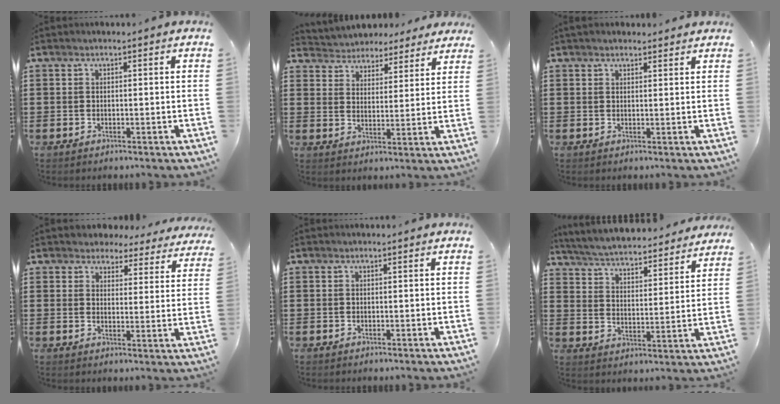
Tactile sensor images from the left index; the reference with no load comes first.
{"total": 4.2, "force": [4.0, 1.0, -0.9], "torque": [-0.007, -0.021, 0.069]}
{"total": 1.5, "force": [1.4, 0.4, 0.4], "torque": [-0.009, 0.003, 0.026]}
{"total": 3.8, "force": [3.6, 1.1, 0.2], "torque": [-0.018, -0.016, 0.061]}
{"total": 0.0}
{"total": 4.7, "force": [4.7, -0.5, 0.6], "torque": [-0.035, -0.038, 0.075]}